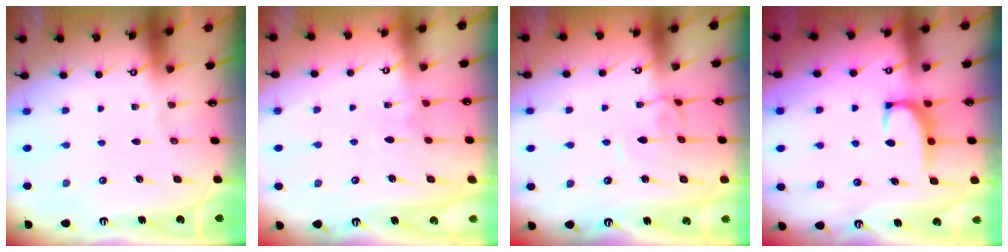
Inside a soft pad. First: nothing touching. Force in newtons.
{"total": 2.4, "press": 2.3, "slide": 0.6}
{"total": 2.3, "press": 2.2, "slide": 0.3}
{"total": 2.2, "press": 2.1, "slide": 0.6}